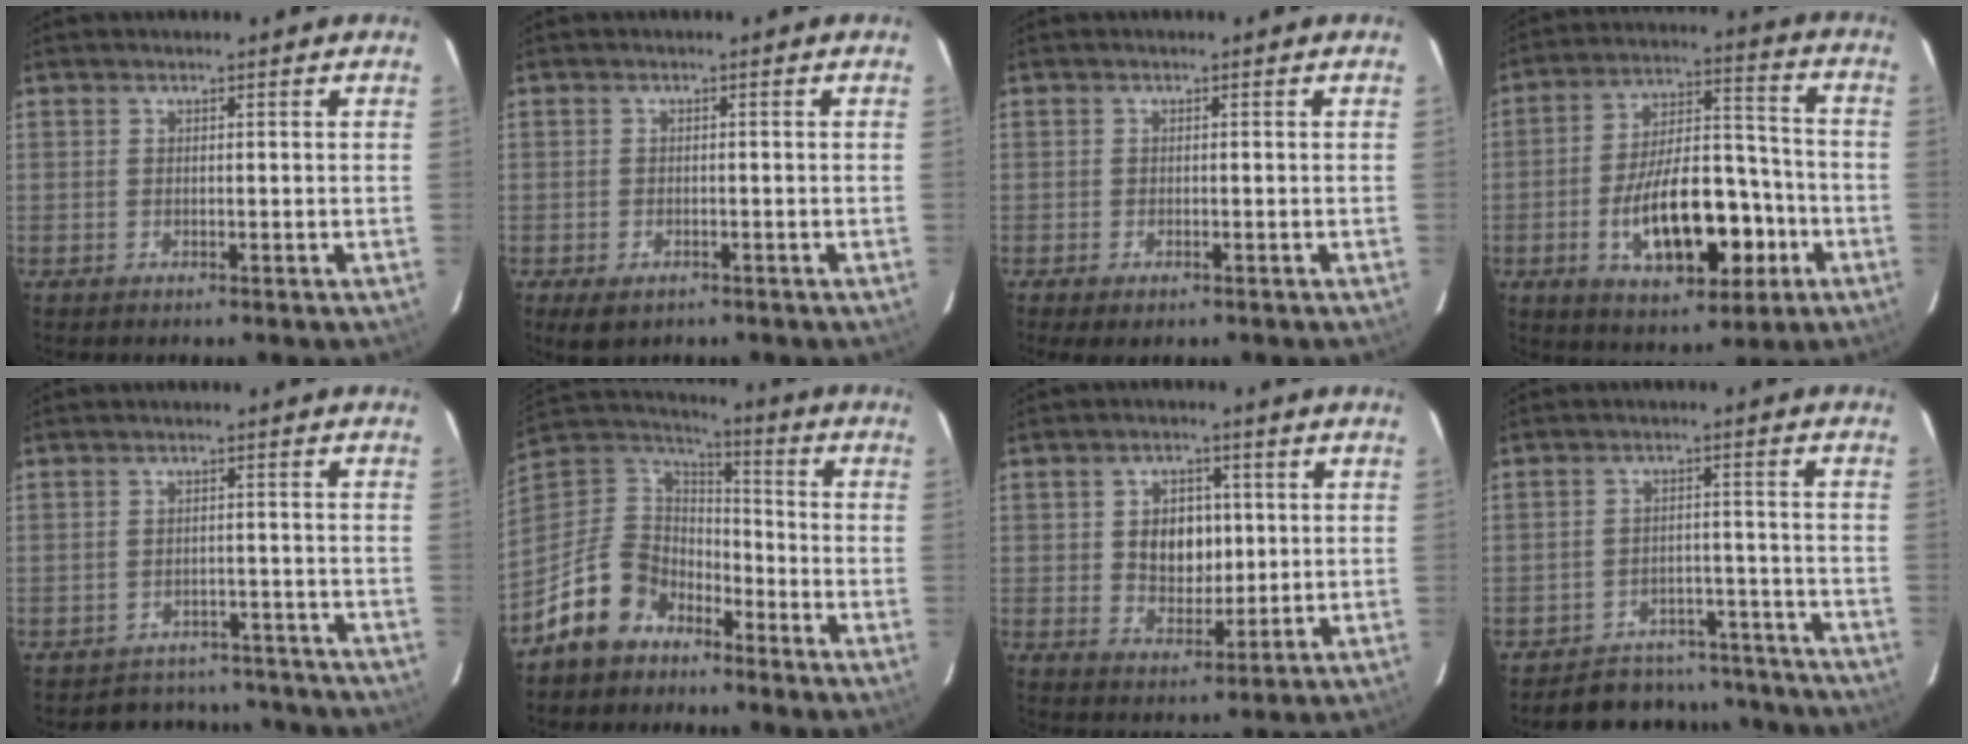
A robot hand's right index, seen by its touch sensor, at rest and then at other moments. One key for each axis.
{"total": 3.7, "fx": -2.2, "fy": 2.2, "fz": 2.0, "tx": -0.044, "ty": -0.012, "tz": -0.034}
{"total": 2.8, "fx": -1.9, "fy": 1.1, "fz": 1.8, "tx": -0.039, "ty": -0.011, "tz": -0.029}
{"total": 18.0, "fx": -6.1, "fy": 8.5, "fz": 14.7, "tx": -0.262, "ty": 0.018, "tz": -0.080}
{"total": 12.2, "fx": -11.0, "fy": 5.1, "fz": 1.9, "tx": -0.046, "ty": 0.027, "tz": -0.128}
{"total": 14.0, "fx": -9.4, "fy": 9.1, "fz": 5.1, "tx": -0.136, "ty": 0.027, "tz": -0.164}
{"total": 7.1, "fx": 1.3, "fy": 5.7, "fz": 4.0, "tx": -0.065, "ty": 0.007, "tz": 0.033}
{"total": 15.4, "fx": -14.1, "fy": 5.6, "fz": 2.5, "tx": -0.060, "ty": 0.043, "tz": -0.173}